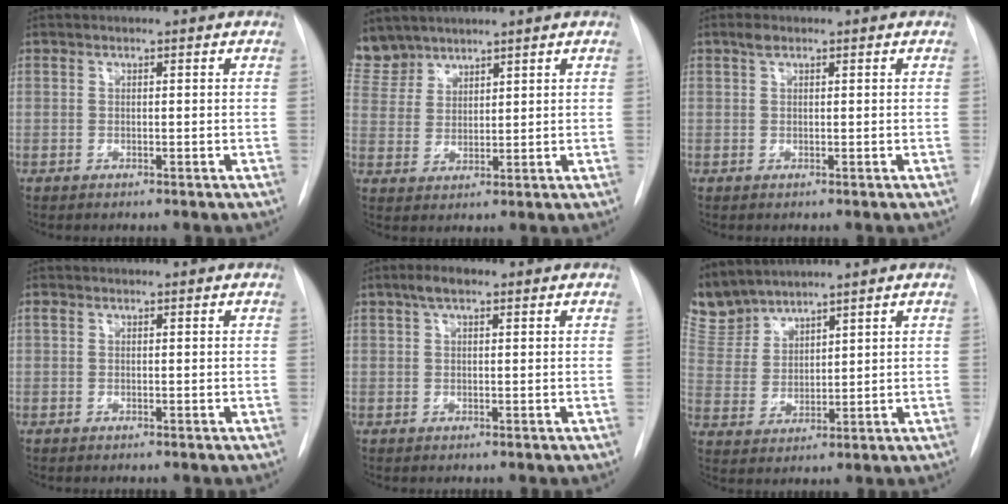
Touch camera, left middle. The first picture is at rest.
{"total": 6.6, "force": [6.0, 2.8, 0.0], "torque": [0.001, 0.006, 0.129]}
{"total": 1.1, "force": [0.7, 0.5, 0.7], "torque": [-0.015, 0.010, 0.014]}
{"total": 0.6, "force": [0.2, 0.4, 0.3], "torque": [-0.010, 0.013, 0.005]}
{"total": 2.9, "force": [1.6, 1.1, 2.1], "torque": [-0.044, 0.014, 0.029]}
{"total": 6.7, "force": [6.6, 1.1, 0.1], "torque": [-0.016, 0.009, 0.152]}